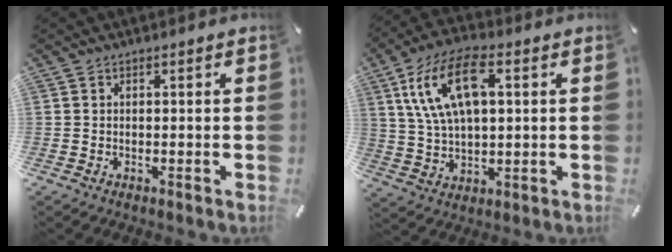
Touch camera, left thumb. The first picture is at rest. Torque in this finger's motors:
{"motor_torque": [1.03, 1.17, 1.84, -0.93, 0.37]}